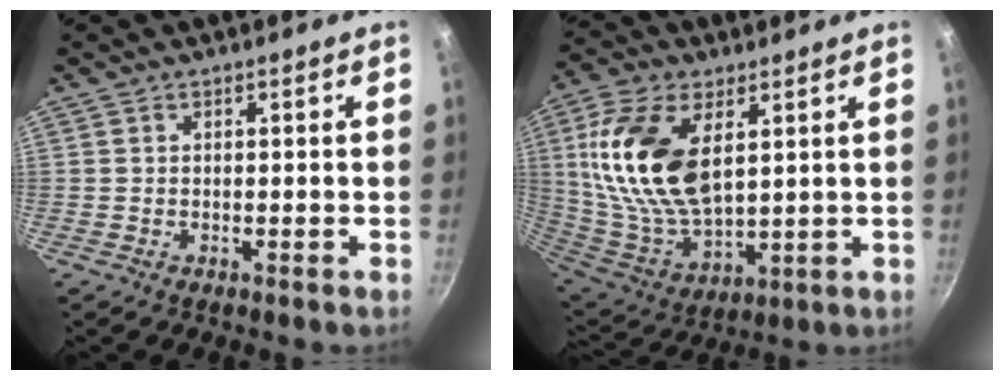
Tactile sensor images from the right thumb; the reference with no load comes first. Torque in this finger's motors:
{"motor_torque": [-0.85, 2.14, 2.03, 0.59, 0.45]}